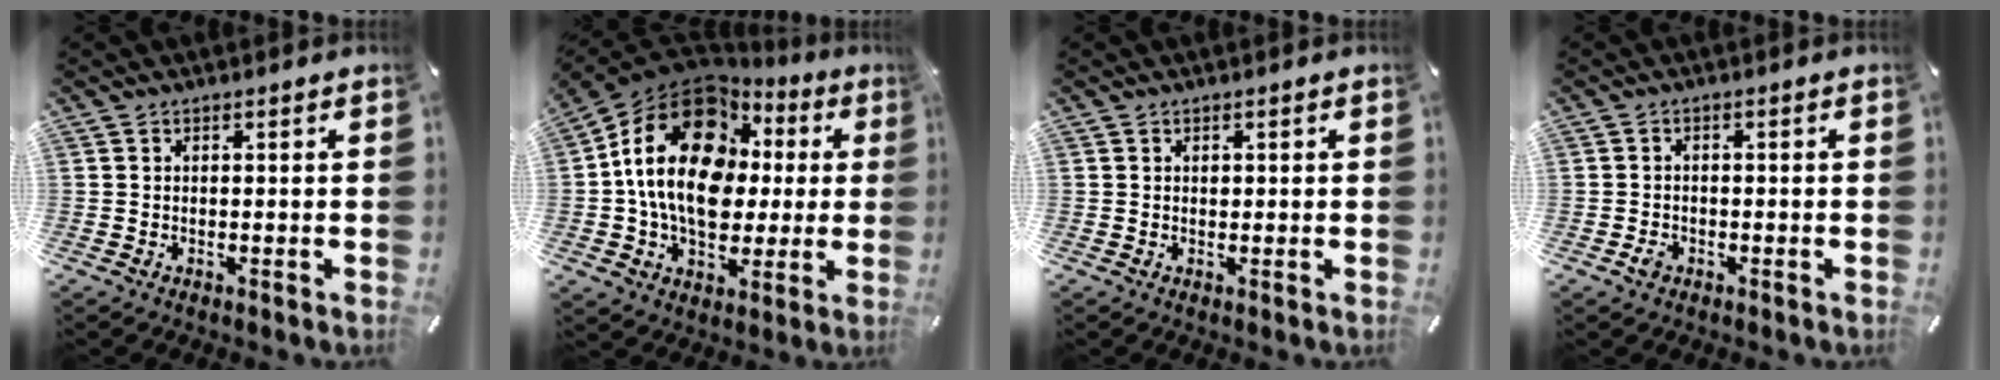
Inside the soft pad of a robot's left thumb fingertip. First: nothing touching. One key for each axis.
{"total": 21.0, "fx": 1.6, "fy": 16.0, "fz": 13.6, "tx": -0.263, "ty": 0.002, "tz": 0.025}
{"total": 0.6, "fx": 0.1, "fy": 0.5, "fz": 0.3, "tx": -0.006, "ty": 0.001, "tz": 0.003}
{"total": 2.1, "fx": -1.0, "fy": 1.5, "fz": 1.0, "tx": -0.018, "ty": 0.005, "tz": -0.020}